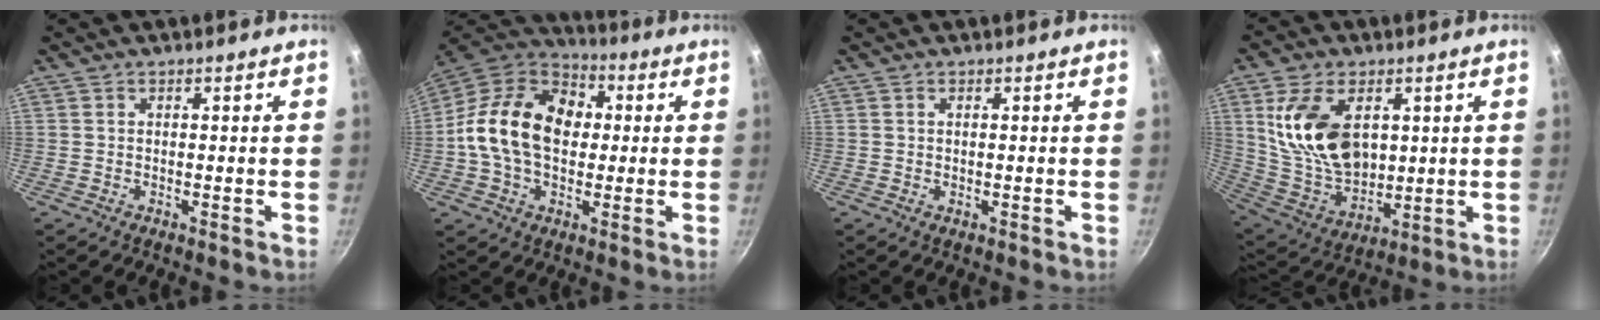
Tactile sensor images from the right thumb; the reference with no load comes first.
{"total": 19.3, "force": [1.1, 13.8, 13.4], "torque": [-0.202, 0.030, 0.002]}
{"total": 0.6, "force": [0.0, 0.1, 0.6], "torque": [-0.008, 0.000, -0.001]}
{"total": 17.8, "force": [4.5, 11.5, 12.9], "torque": [-0.214, -0.030, 0.101]}